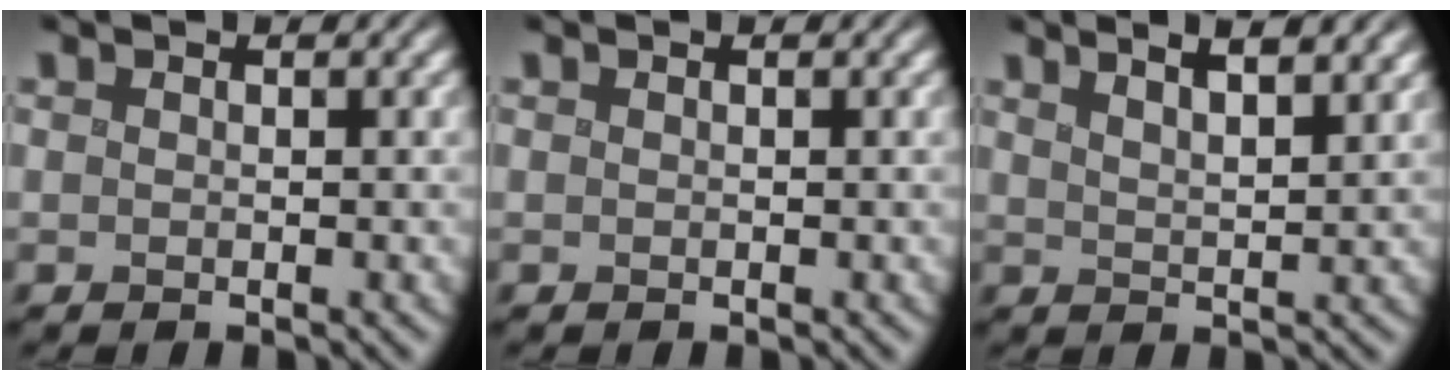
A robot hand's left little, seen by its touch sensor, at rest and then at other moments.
{"total": 0.0}
{"total": 5.5, "force": [3.8, 1.6, 3.6], "torque": [-0.011, 0.026, 0.024]}